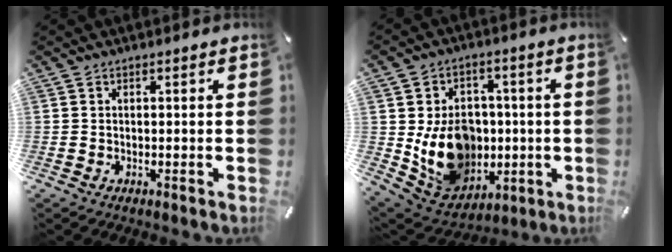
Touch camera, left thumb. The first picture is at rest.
{"total": 14.2, "force": [-0.6, 12.3, 7.1], "torque": [-0.134, -0.006, 0.004]}